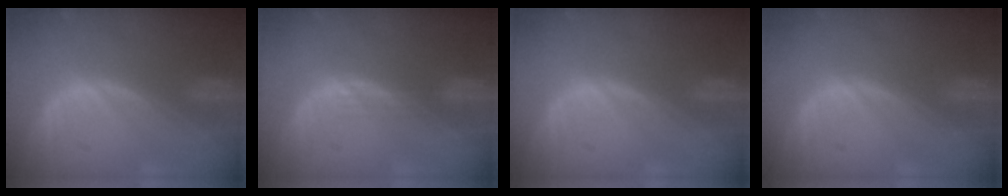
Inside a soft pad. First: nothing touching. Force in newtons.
{"total": 1.5, "press": 1.5, "slide": 0.3}
{"total": 0.0}
{"total": 0.0}